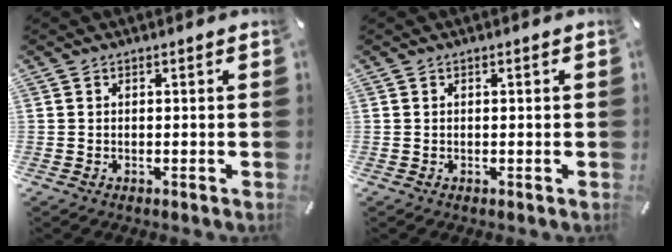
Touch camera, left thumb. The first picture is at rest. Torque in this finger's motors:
{"motor_torque": [-0.06, -0.13, 0.04, -0.08, 0.00]}